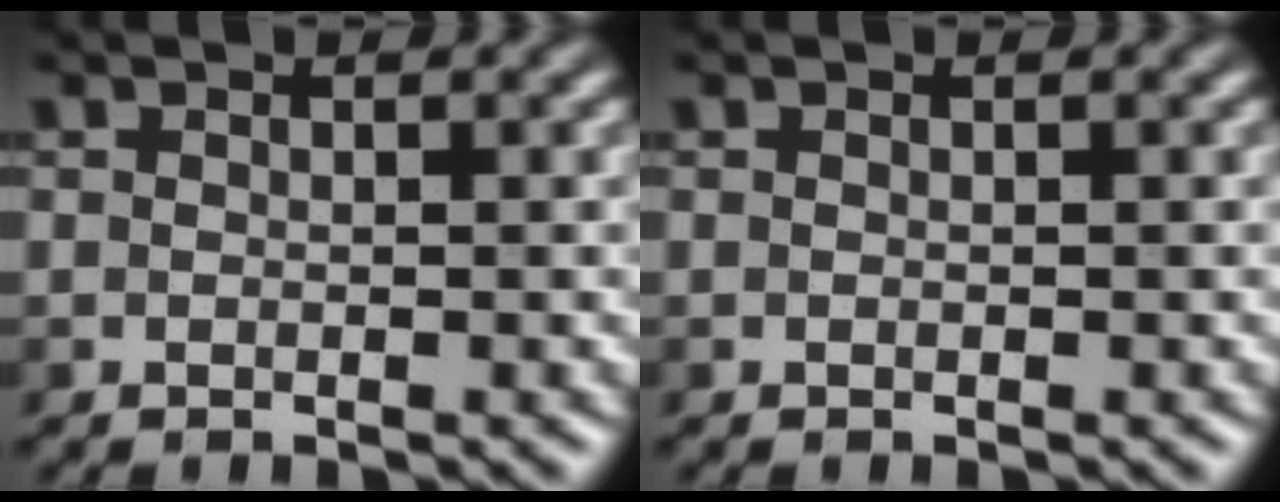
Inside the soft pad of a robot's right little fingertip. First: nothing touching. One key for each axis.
{"total": 0.0}